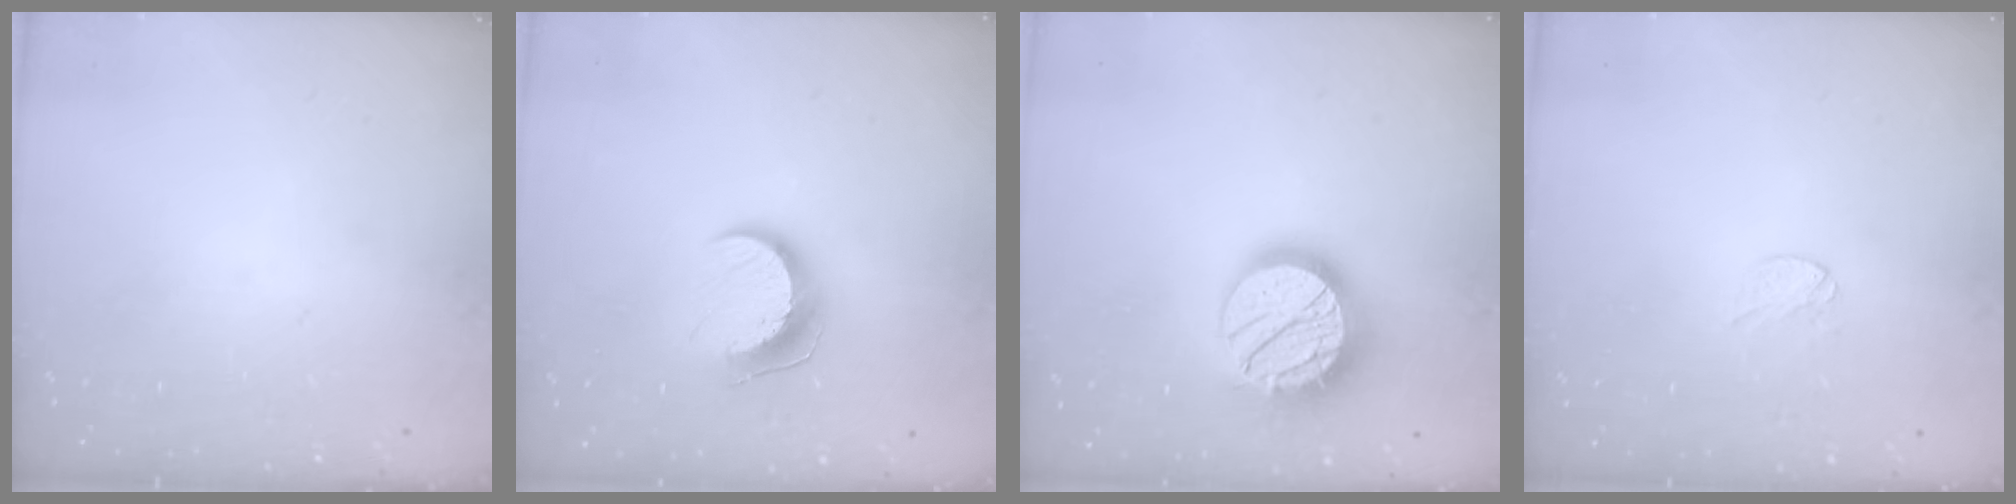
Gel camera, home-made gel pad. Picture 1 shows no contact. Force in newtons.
{"total": 9.9, "press": 9.9, "slide": 0.2}
{"total": 20.4, "press": 20.4, "slide": 1.5}
{"total": 3.0, "press": 3.0, "slide": 0.2}